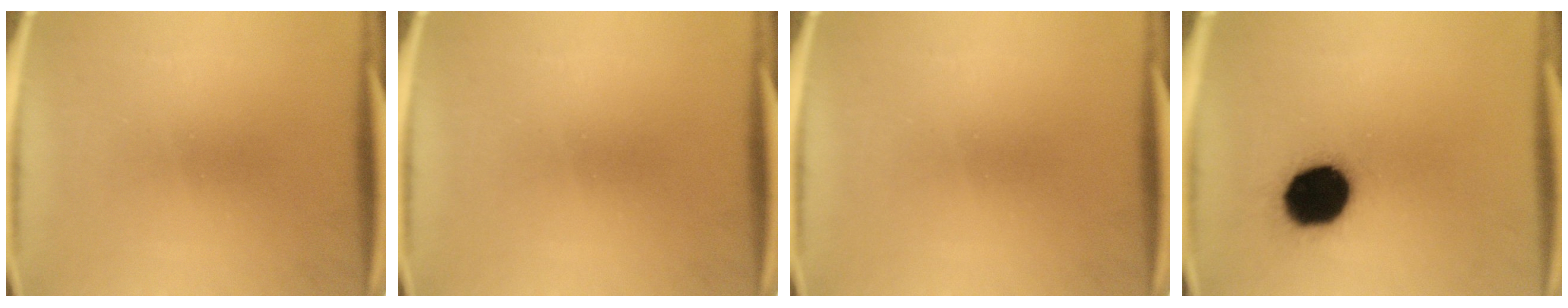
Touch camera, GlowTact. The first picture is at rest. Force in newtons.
{"total": 0.0}
{"total": 0.0}
{"total": 16.4}